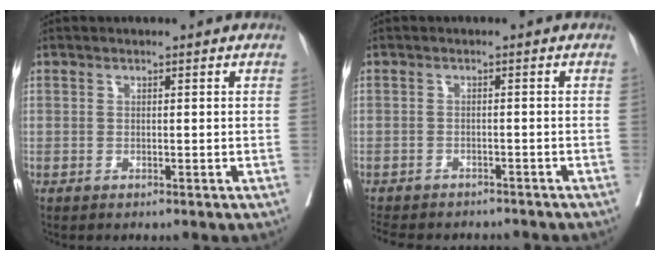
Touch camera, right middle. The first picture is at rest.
{"total": 10.8, "force": [-9.5, 3.7, 3.5], "torque": [-0.071, -0.005, -0.121]}